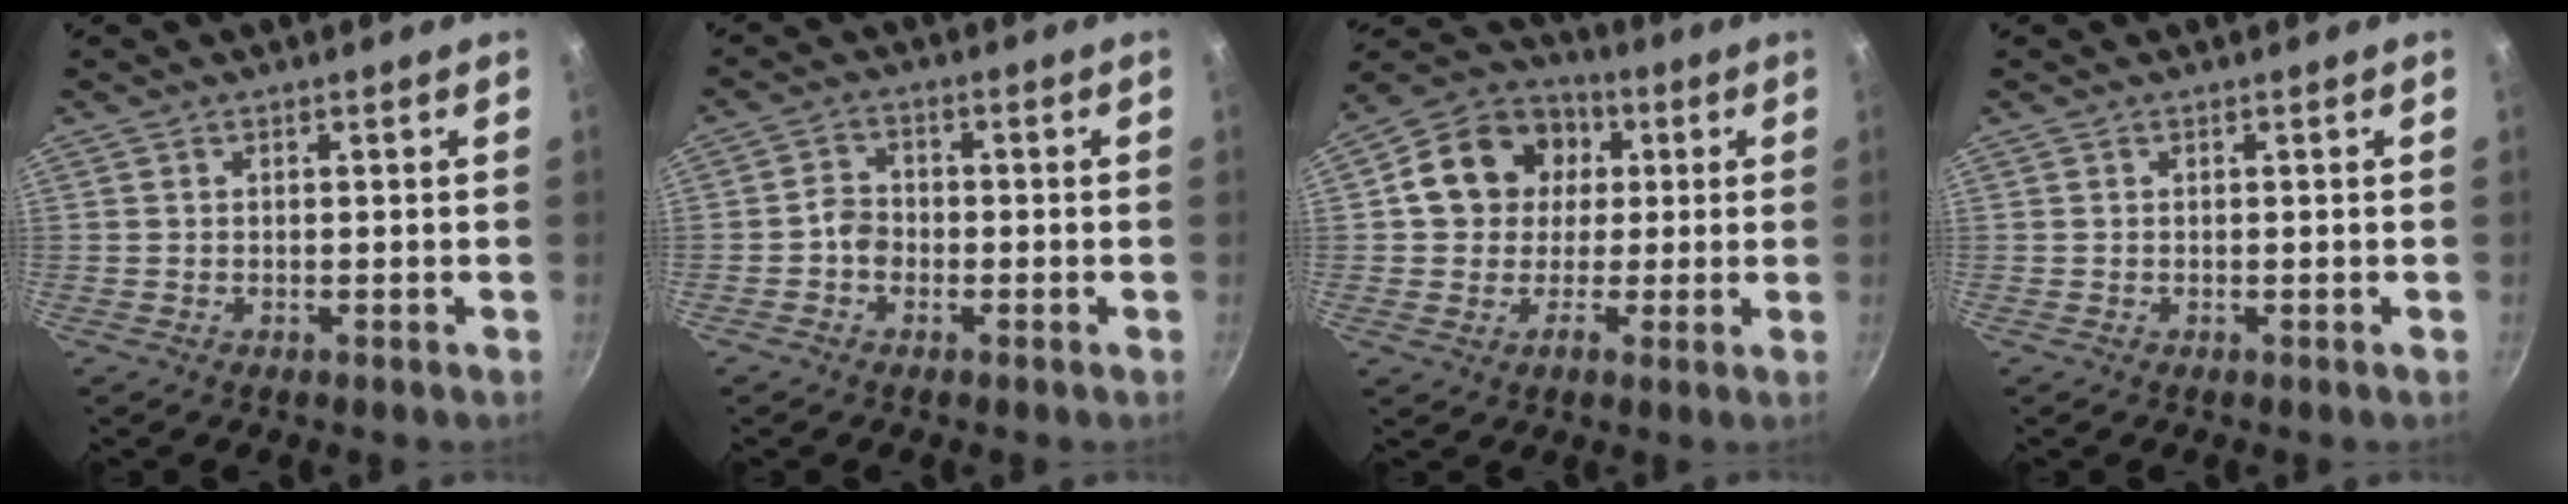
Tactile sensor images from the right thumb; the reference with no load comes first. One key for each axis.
{"total": 3.3, "fx": -1.2, "fy": 2.7, "fz": 1.6, "tx": -0.013, "ty": 0.022, "tz": -0.028}
{"total": 14.1, "fx": 1.9, "fy": 12.4, "fz": 6.5, "tx": -0.076, "ty": 0.026, "tz": 0.019}
{"total": 0.0}